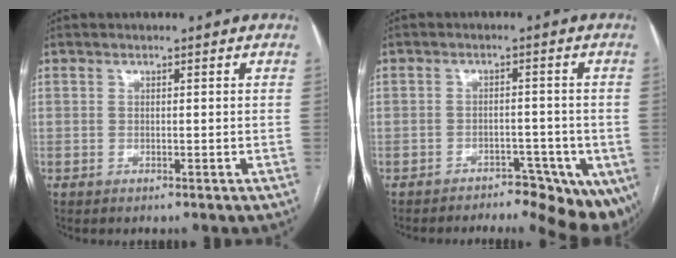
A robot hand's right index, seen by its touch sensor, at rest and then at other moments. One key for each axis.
{"total": 10.0, "fx": -6.9, "fy": 4.9, "fz": 5.4, "tx": -0.052, "ty": 0.009, "tz": -0.091}